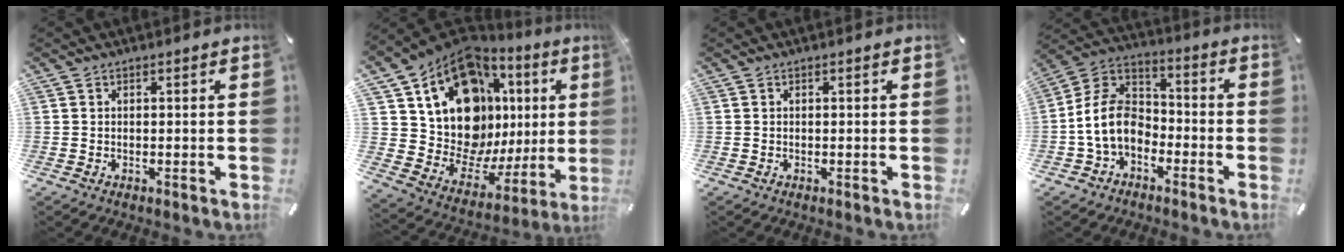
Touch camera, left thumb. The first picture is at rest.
{"total": 18.5, "force": [8.0, 12.7, 10.8], "torque": [-0.183, -0.078, 0.151]}
{"total": 0.0}
{"total": 11.4, "force": [-4.4, 8.1, 6.6], "torque": [-0.160, 0.018, -0.088]}